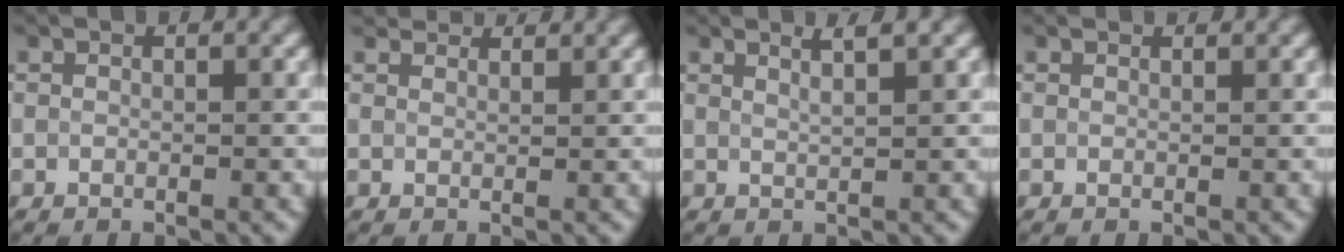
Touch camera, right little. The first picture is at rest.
{"total": 4.5, "force": [4.0, 1.4, 1.5], "torque": [-0.035, 0.001, 0.055]}
{"total": 2.4, "force": [1.6, 0.7, 1.7], "torque": [-0.013, 0.011, 0.008]}
{"total": 1.1, "force": [1.1, 0.1, 0.2], "torque": [-0.009, -0.004, 0.010]}